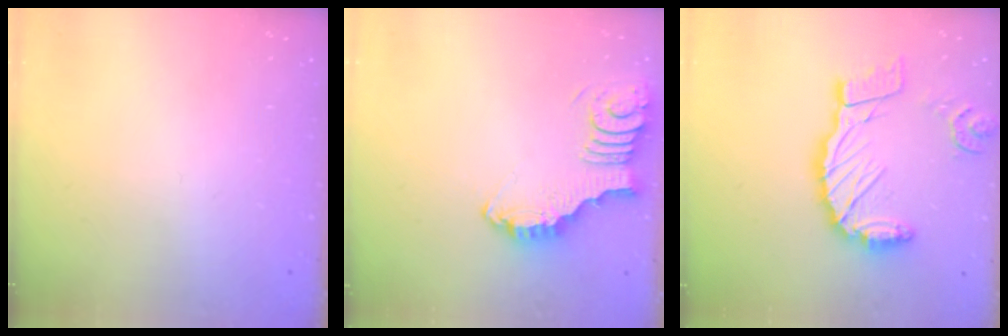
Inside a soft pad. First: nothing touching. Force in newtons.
{"total": 3.8, "press": 3.7, "slide": 0.3}
{"total": 16.7, "press": 16.6, "slide": 1.9}